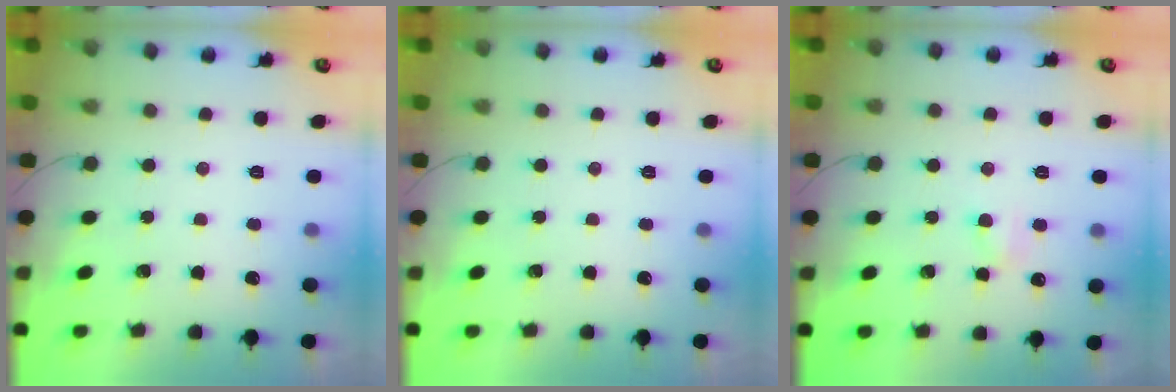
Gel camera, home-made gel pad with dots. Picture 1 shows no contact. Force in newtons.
{"total": 0.0}
{"total": 3.9, "press": 3.8, "slide": 0.8}